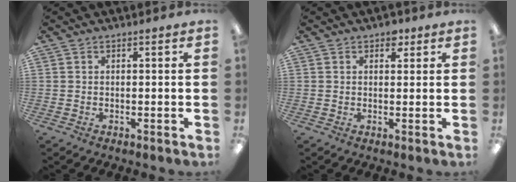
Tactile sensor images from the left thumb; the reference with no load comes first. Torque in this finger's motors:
{"motor_torque": [0.16, -0.01, 0.14, 0.05, 0.00]}